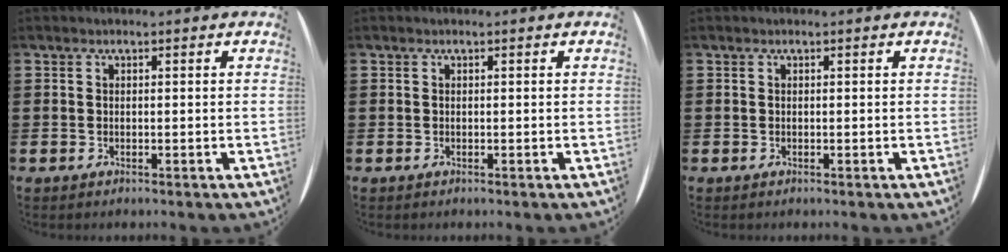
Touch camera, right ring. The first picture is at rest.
{"total": 0.0}
{"total": 0.0}